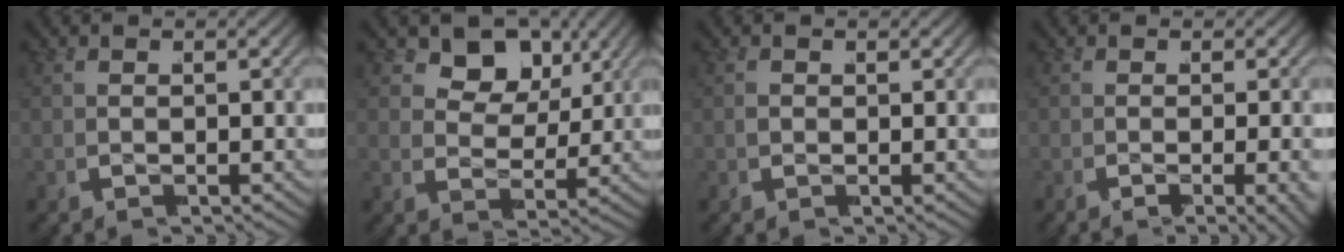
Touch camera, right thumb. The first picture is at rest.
{"total": 7.2, "force": [2.8, 5.0, 4.4], "torque": [-0.087, -0.009, 0.039]}
{"total": 1.0, "force": [0.1, 0.8, 0.4], "torque": [-0.014, -0.005, 0.003]}
{"total": 3.2, "force": [-1.3, 0.8, 2.8], "torque": [-0.050, -0.015, -0.016]}